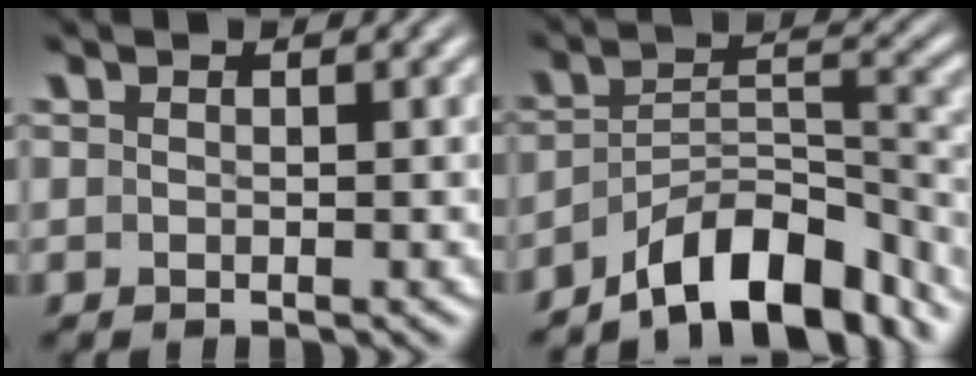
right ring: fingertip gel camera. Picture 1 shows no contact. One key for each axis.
{"total": 8.8, "fx": -6.5, "fy": 3.6, "fz": 4.8, "tx": -0.065, "ty": -0.015, "tz": -0.095}